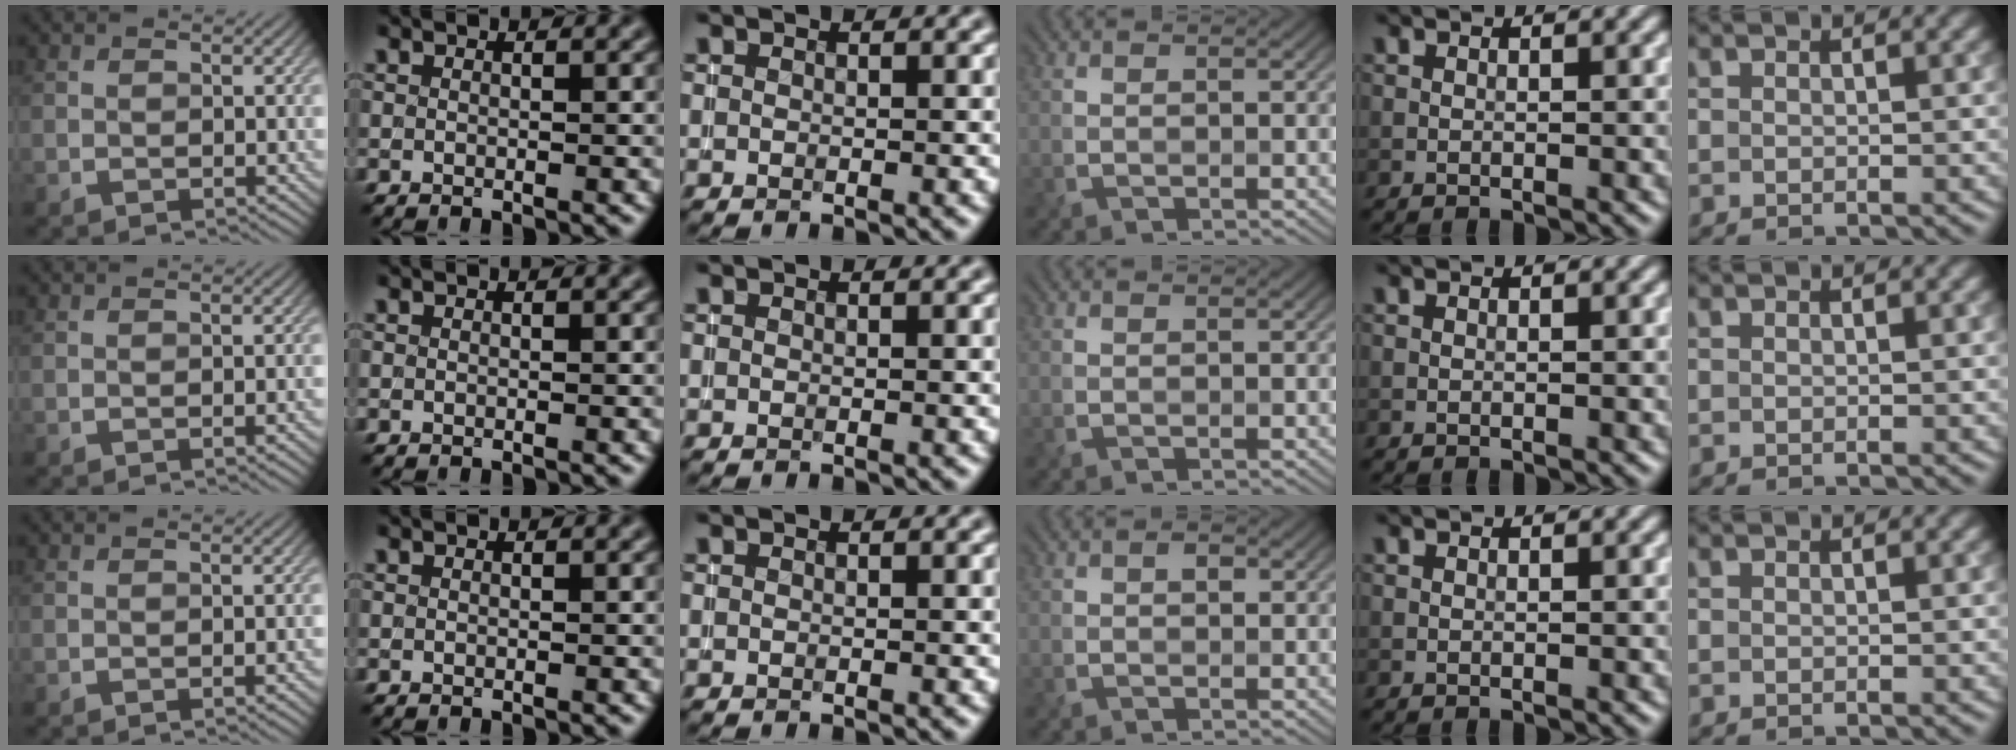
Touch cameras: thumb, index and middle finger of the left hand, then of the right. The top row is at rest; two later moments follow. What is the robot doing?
{"motion": "insert", "object": "backpack"}